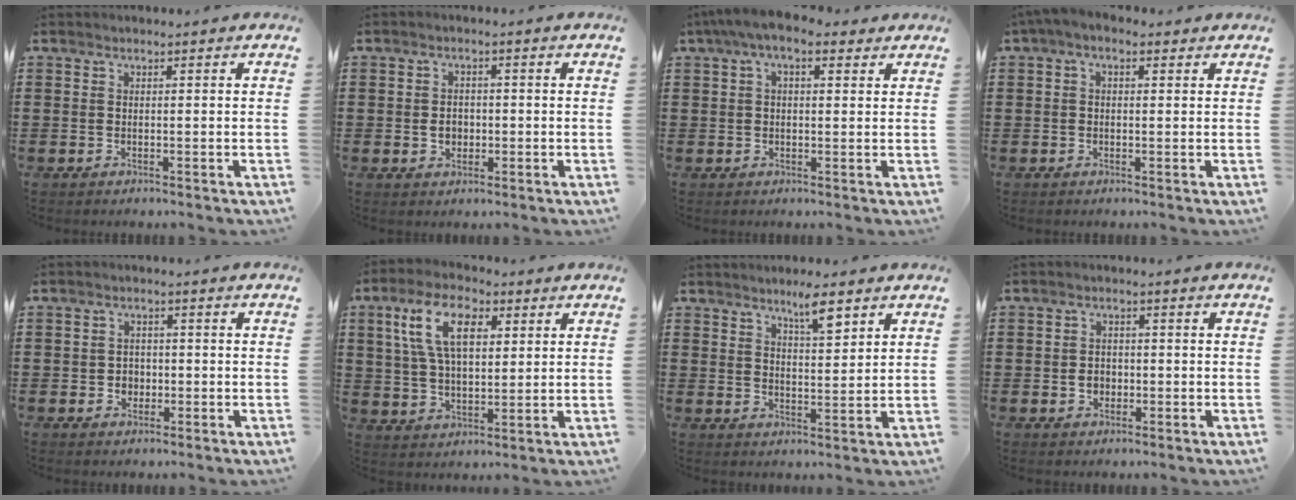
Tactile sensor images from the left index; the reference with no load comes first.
{"total": 2.5, "force": [-0.5, 2.0, 1.4], "torque": [-0.024, 0.001, -0.013]}
{"total": 5.5, "force": [2.8, 2.2, 4.2], "torque": [-0.088, 0.009, 0.047]}
{"total": 2.1, "force": [0.0, 1.2, 1.8], "torque": [-0.035, 0.007, -0.002]}
{"total": 2.1, "force": [-0.5, 1.9, 0.7], "torque": [-0.020, 0.004, -0.014]}
{"total": 10.9, "force": [4.4, 5.4, 8.4], "torque": [-0.183, 0.018, 0.079]}
{"total": 5.3, "force": [4.0, 1.0, 3.3], "torque": [-0.049, -0.010, 0.063]}
{"total": 2.3, "force": [-0.6, 1.9, 1.1], "torque": [-0.026, 0.005, -0.014]}